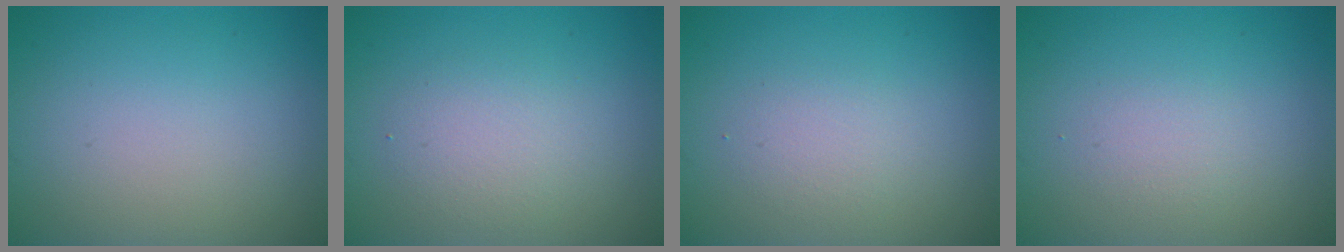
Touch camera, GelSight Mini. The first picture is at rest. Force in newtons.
{"total": 2.4, "press": 2.4, "slide": 0.2}
{"total": 1.6, "press": 1.6, "slide": 0.1}
{"total": 1.2, "press": 1.2, "slide": 0.1}